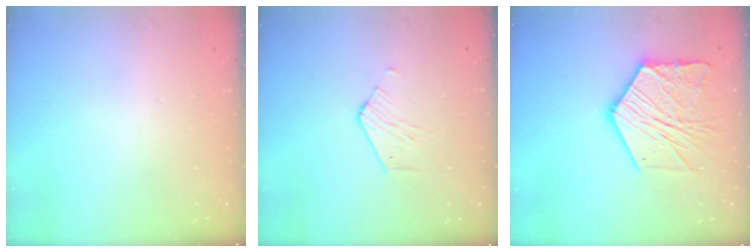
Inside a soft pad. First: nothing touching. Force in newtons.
{"total": 2.6, "press": 2.6, "slide": 0.2}
{"total": 17.4, "press": 17.4, "slide": 1.6}